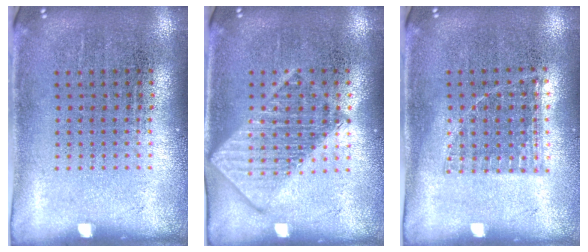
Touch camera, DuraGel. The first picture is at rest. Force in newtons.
{"total": 3.0, "press": 2.9, "slide": 0.5}
{"total": 0.8, "press": 0.8, "slide": 0.3}